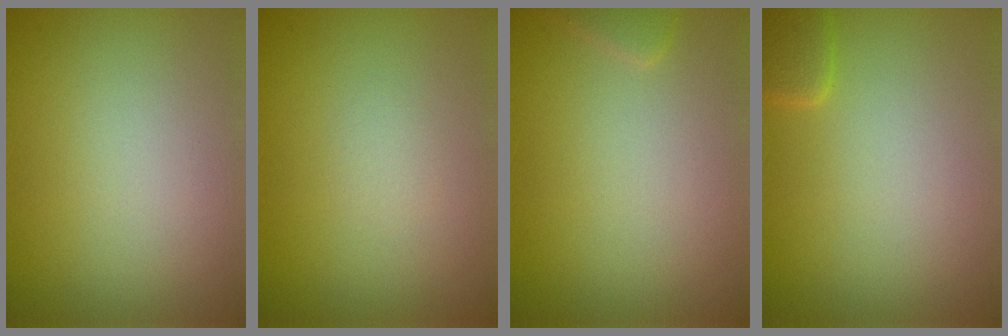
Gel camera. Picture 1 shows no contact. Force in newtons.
{"total": 0.6, "press": 0.6, "slide": 0.0}
{"total": 0.9, "press": 0.9, "slide": 0.0}
{"total": 1.5, "press": 1.5, "slide": 0.1}